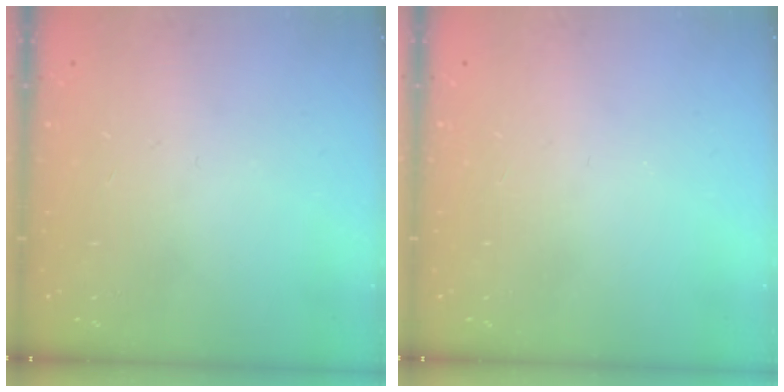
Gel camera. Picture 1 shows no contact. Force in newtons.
{"total": 0.0}